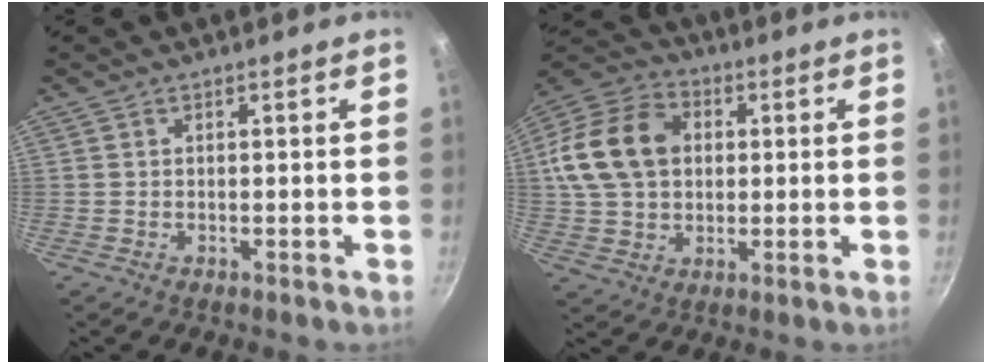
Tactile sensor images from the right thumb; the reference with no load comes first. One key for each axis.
{"total": 17.0, "fx": 2.7, "fy": 12.8, "fz": 10.9, "tx": -0.185, "ty": 0.024, "tz": 0.039}